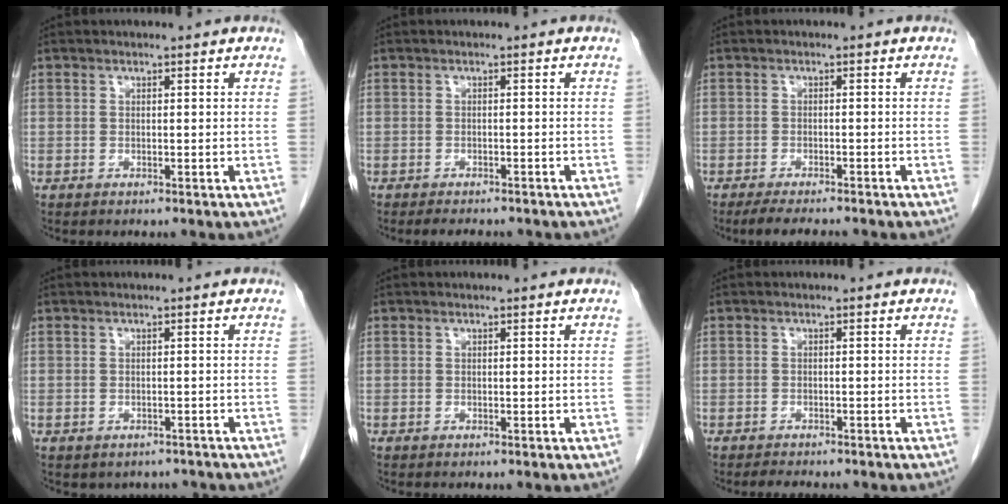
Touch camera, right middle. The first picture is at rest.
{"total": 4.6, "force": [-3.9, 1.3, 2.0], "torque": [-0.024, -0.005, -0.045]}
{"total": 6.1, "force": [-5.3, 0.9, 2.9], "torque": [-0.040, -0.010, -0.078]}
{"total": 3.2, "force": [-2.7, 1.8, 0.3], "torque": [-0.001, 0.008, -0.031]}
{"total": 0.0}
{"total": 2.9, "force": [-2.5, 0.8, 1.1], "torque": [-0.024, -0.008, -0.033]}